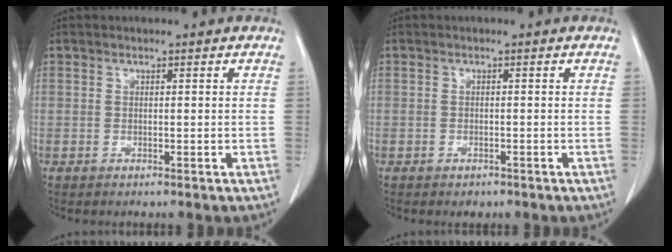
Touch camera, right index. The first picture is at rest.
{"total": 1.2, "force": [-0.8, 0.7, 0.4], "torque": [-0.011, 0.000, -0.008]}